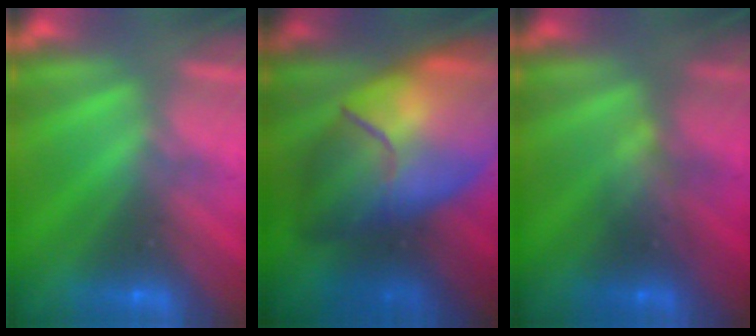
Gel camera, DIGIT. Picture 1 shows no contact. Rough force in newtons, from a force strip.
{"total": 9.6}
{"total": 2.3}